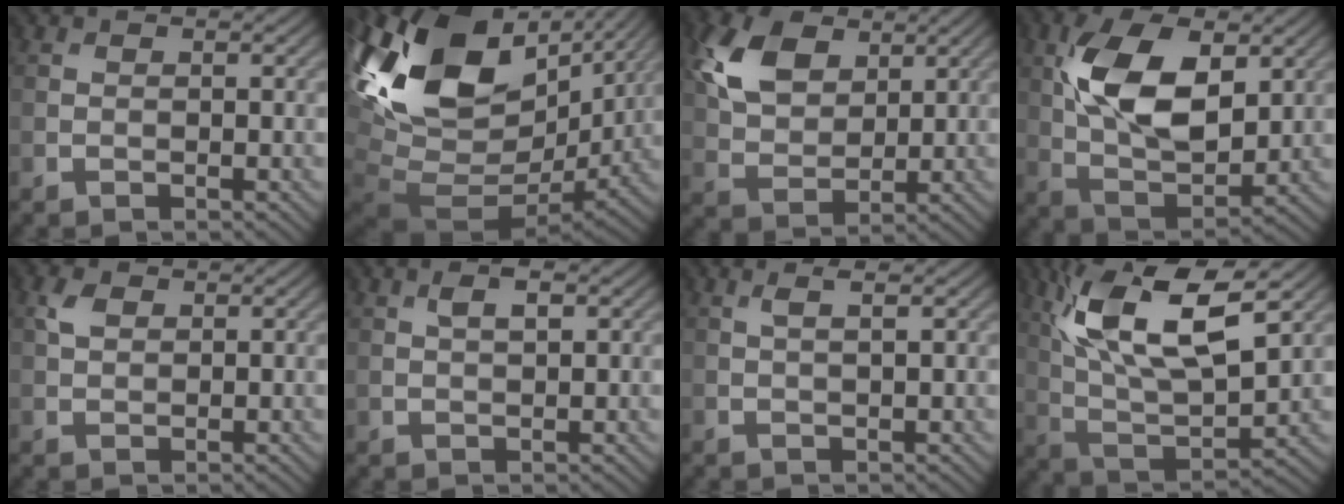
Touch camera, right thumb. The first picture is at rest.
{"total": 19.3, "force": [5.5, 12.8, 13.4], "torque": [-0.297, -0.025, 0.133]}
{"total": 8.9, "force": [3.9, 5.6, 5.6], "torque": [-0.143, 0.008, 0.072]}
{"total": 11.9, "force": [3.4, 6.3, 9.6], "torque": [-0.199, 0.005, 0.061]}
{"total": 2.2, "force": [0.9, 1.4, 1.4], "torque": [-0.038, 0.006, 0.018]}
{"total": 2.5, "force": [1.1, 0.9, 2.1], "torque": [-0.044, 0.004, 0.021]}
{"total": 1.9, "force": [0.8, 0.2, 1.7], "torque": [-0.030, 0.004, 0.016]}
{"total": 16.2, "force": [7.1, 6.0, 13.3], "torque": [-0.293, 0.010, 0.134]}